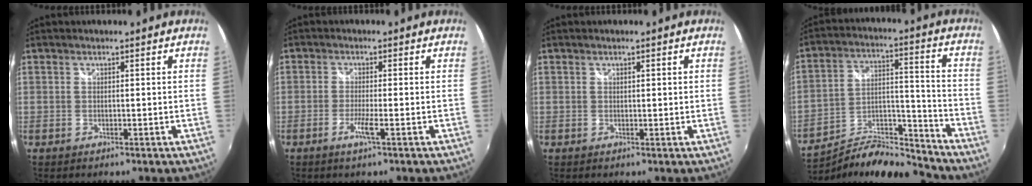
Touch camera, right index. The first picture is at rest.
{"total": 3.0, "force": [-1.4, -0.4, 2.6], "torque": [-0.056, -0.008, -0.031]}
{"total": 0.7, "force": [0.3, 0.2, 0.6], "torque": [-0.008, 0.003, 0.005]}
{"total": 12.1, "force": [-11.4, 1.9, 3.7], "torque": [-0.052, 0.025, -0.199]}